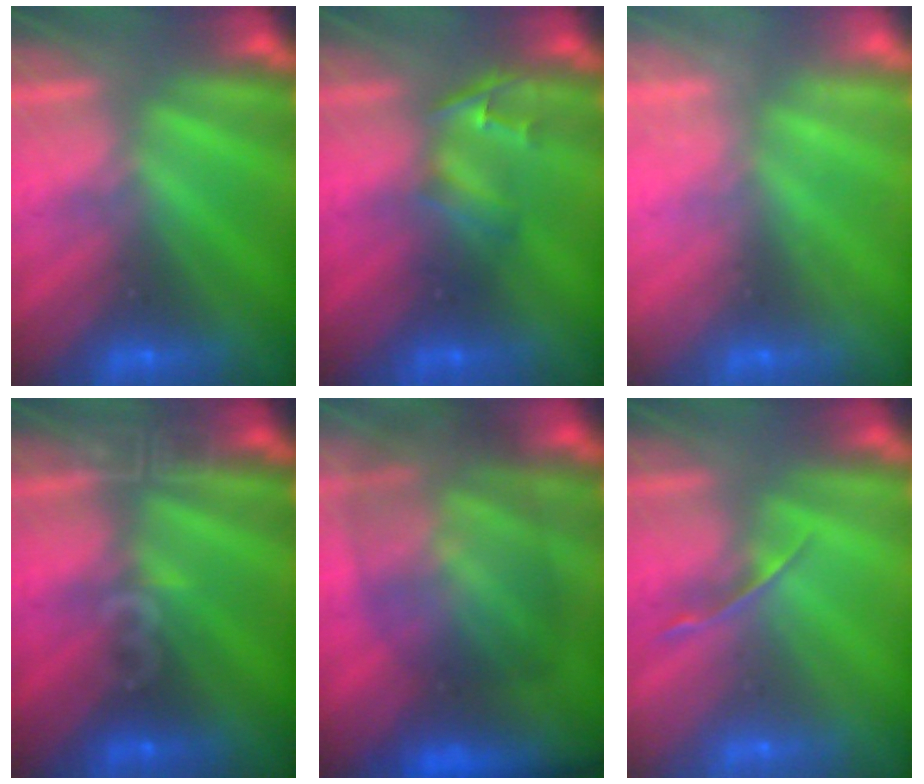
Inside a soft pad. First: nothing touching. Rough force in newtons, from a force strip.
{"total": 2.4}
{"total": 2.2}
{"total": 3.1}
{"total": 10.6}
{"total": 1.4}